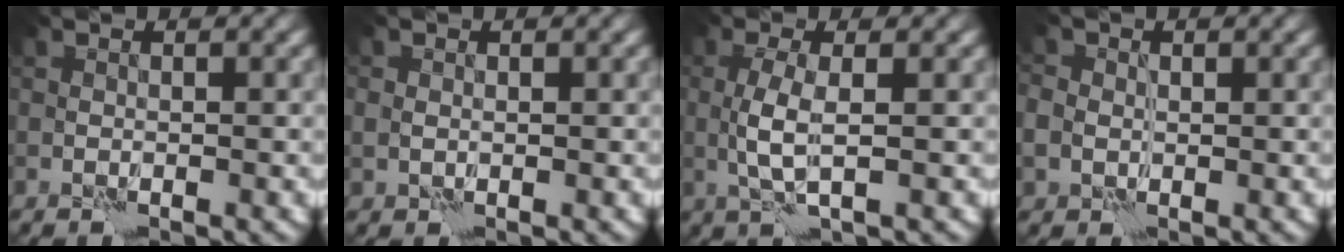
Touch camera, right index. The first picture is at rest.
{"total": 1.0, "force": [0.3, 0.9, 0.5], "torque": [-0.006, -0.005, 0.007]}
{"total": 2.7, "force": [0.3, 0.4, 2.7], "torque": [-0.060, -0.002, 0.004]}
{"total": 2.7, "force": [0.4, 2.3, 1.4], "torque": [-0.022, 0.008, 0.002]}